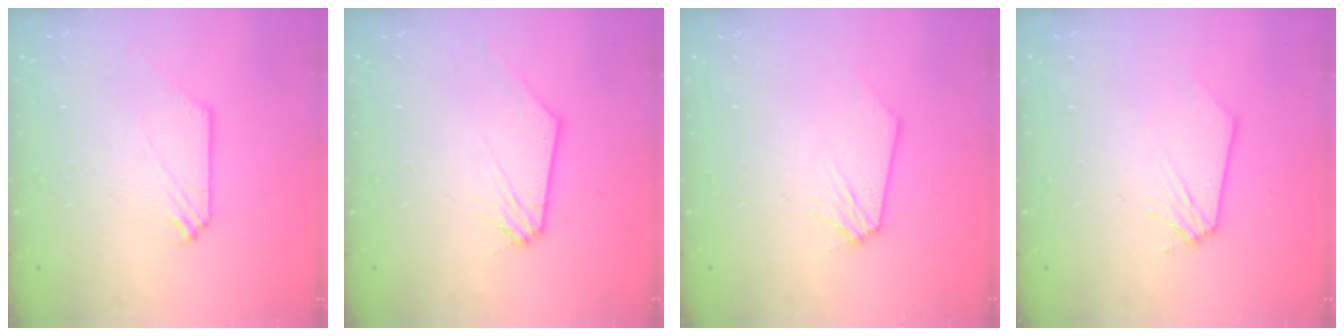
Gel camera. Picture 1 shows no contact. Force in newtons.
{"total": 1.9, "press": 1.9, "slide": 0.3}
{"total": 0.0}
{"total": 0.0}